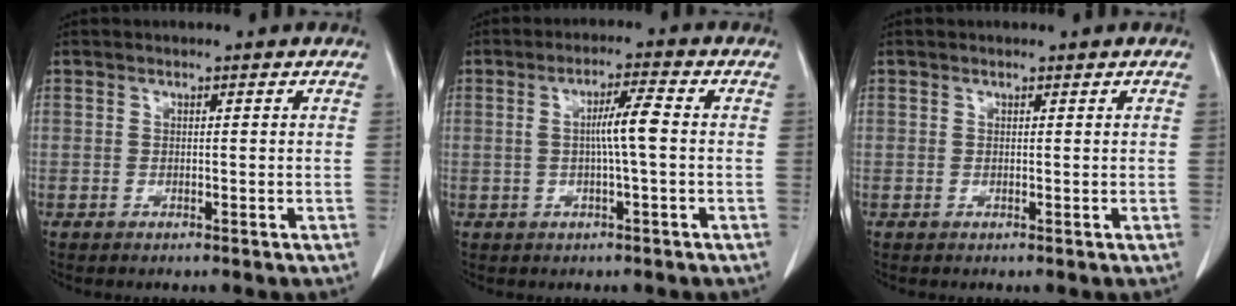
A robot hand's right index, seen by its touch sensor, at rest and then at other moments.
{"total": 4.6, "force": [0.0, 0.0, 4.6], "torque": [-0.079, 0.011, 0.002]}
{"total": 0.0}